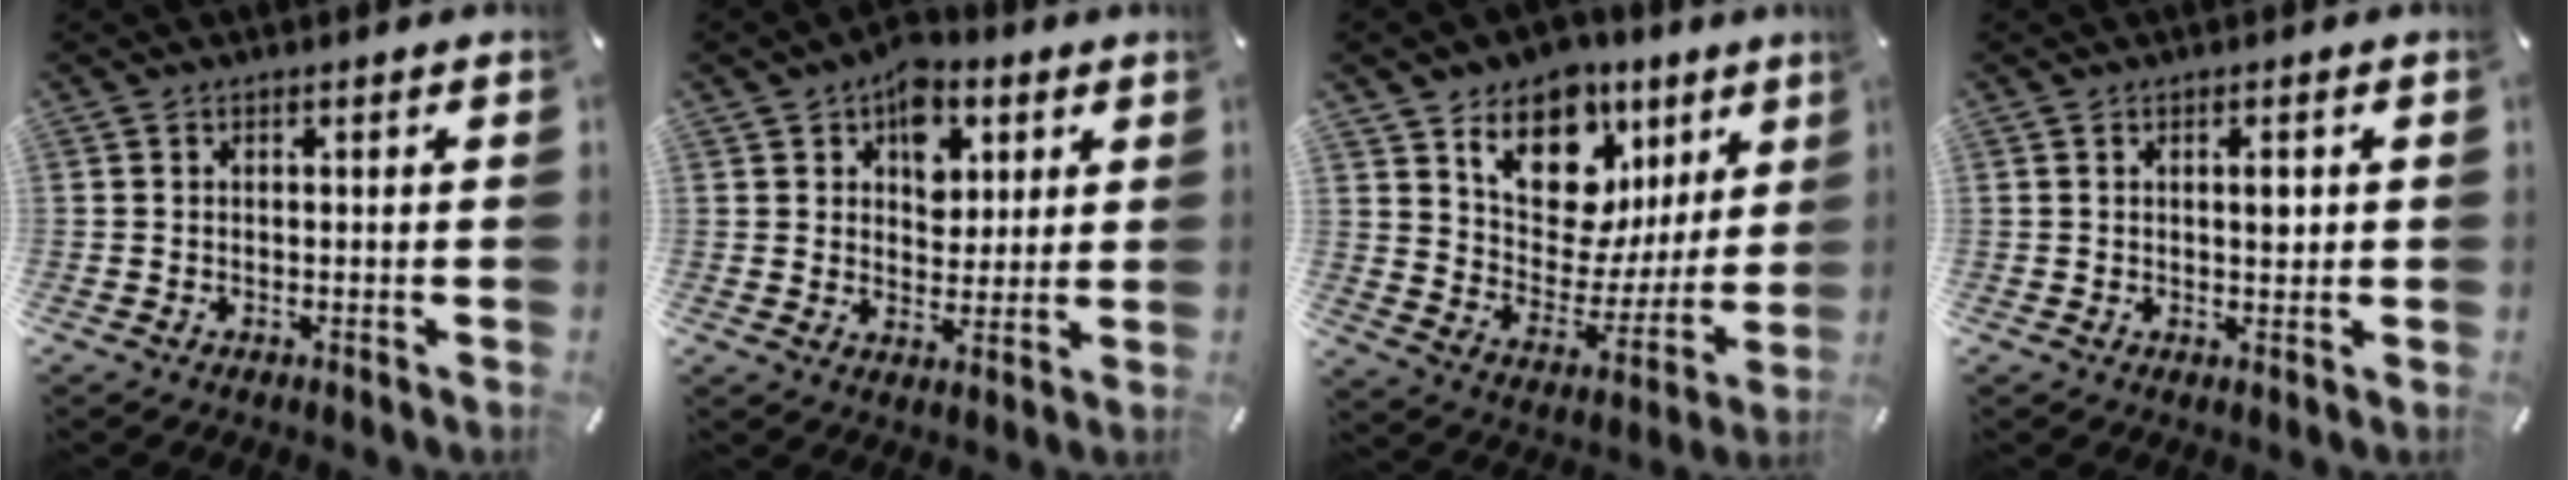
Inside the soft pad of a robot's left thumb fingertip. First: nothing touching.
{"total": 8.6, "force": [3.9, 6.6, 4.0], "torque": [-0.043, -0.015, 0.063]}
{"total": 14.8, "force": [9.4, 10.0, 5.6], "torque": [-0.087, -0.077, 0.166]}
{"total": 2.7, "force": [0.6, 1.2, 2.3], "torque": [-0.031, -0.001, 0.004]}